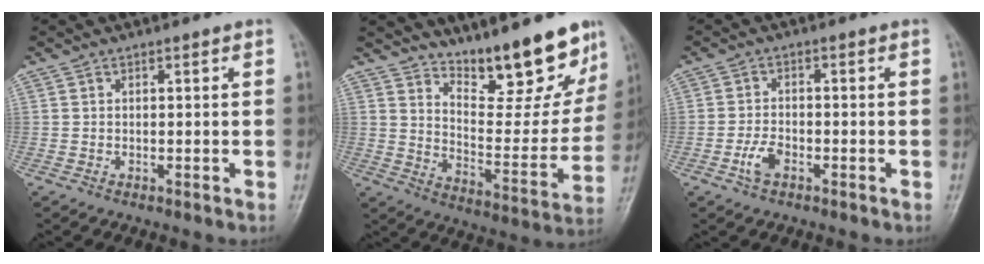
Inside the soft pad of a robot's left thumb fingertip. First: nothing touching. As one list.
[{"total": 18.2, "force": [14.4, 5.4, 9.7], "torque": [-0.091, -0.106, 0.219]}, {"total": 3.4, "force": [-1.7, 1.9, 2.3], "torque": [-0.048, 0.009, -0.033]}]